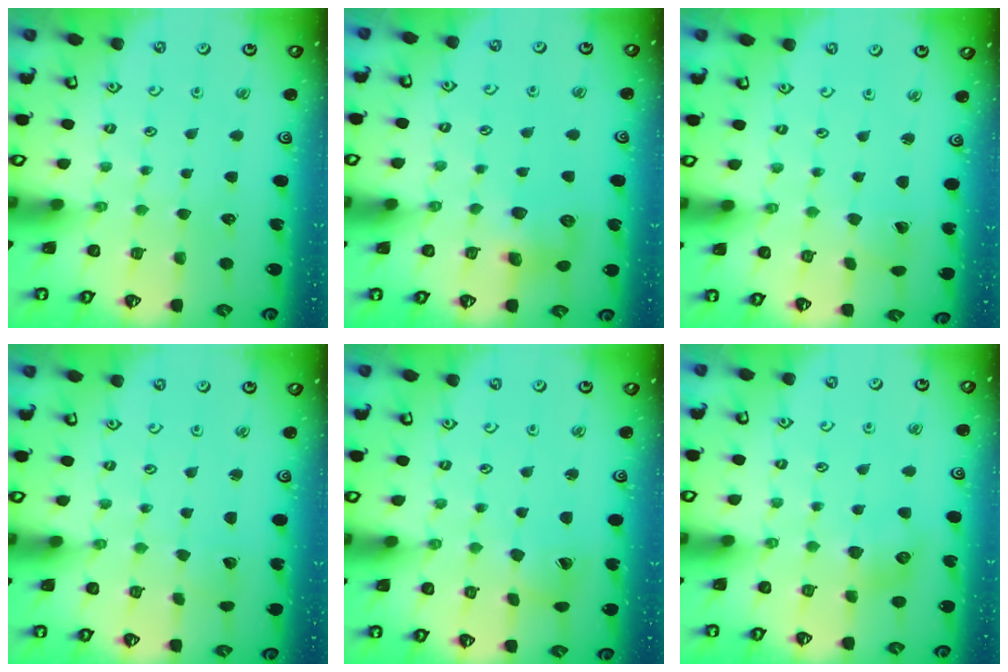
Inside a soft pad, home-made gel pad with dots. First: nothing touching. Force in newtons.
{"total": 8.3, "press": 8.3, "slide": 0.4}
{"total": 1.6, "press": 1.5, "slide": 0.4}
{"total": 1.4, "press": 1.4, "slide": 0.0}
{"total": 5.9, "press": 5.9, "slide": 0.3}
{"total": 6.5, "press": 6.4, "slide": 0.6}